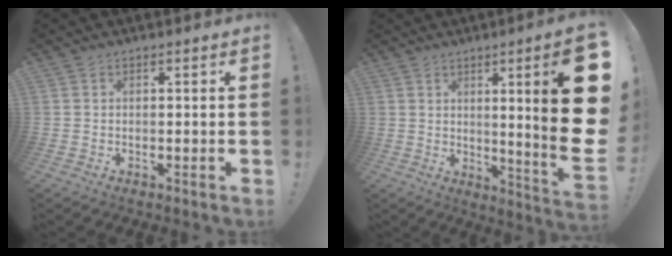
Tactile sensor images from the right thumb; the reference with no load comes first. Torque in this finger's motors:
{"motor_torque": [1.20, 3.80, 1.46, -0.67, 0.52]}